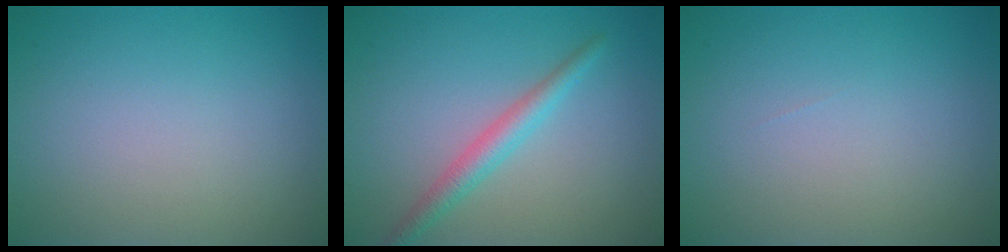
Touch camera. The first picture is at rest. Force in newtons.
{"total": 2.5, "press": 2.5, "slide": 0.0}
{"total": 0.0}